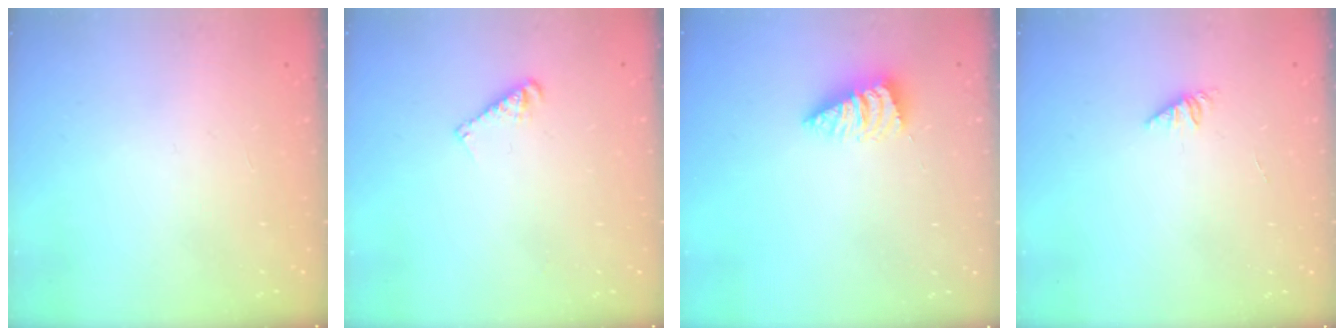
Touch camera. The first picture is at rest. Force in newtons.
{"total": 4.9, "press": 4.9, "slide": 0.7}
{"total": 2.6, "press": 2.6, "slide": 0.3}
{"total": 1.0, "press": 1.0, "slide": 0.3}